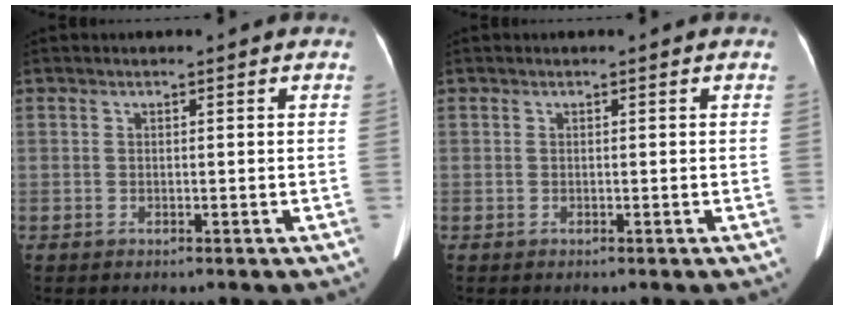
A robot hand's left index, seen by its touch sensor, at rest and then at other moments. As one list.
[{"total": 0.0}]